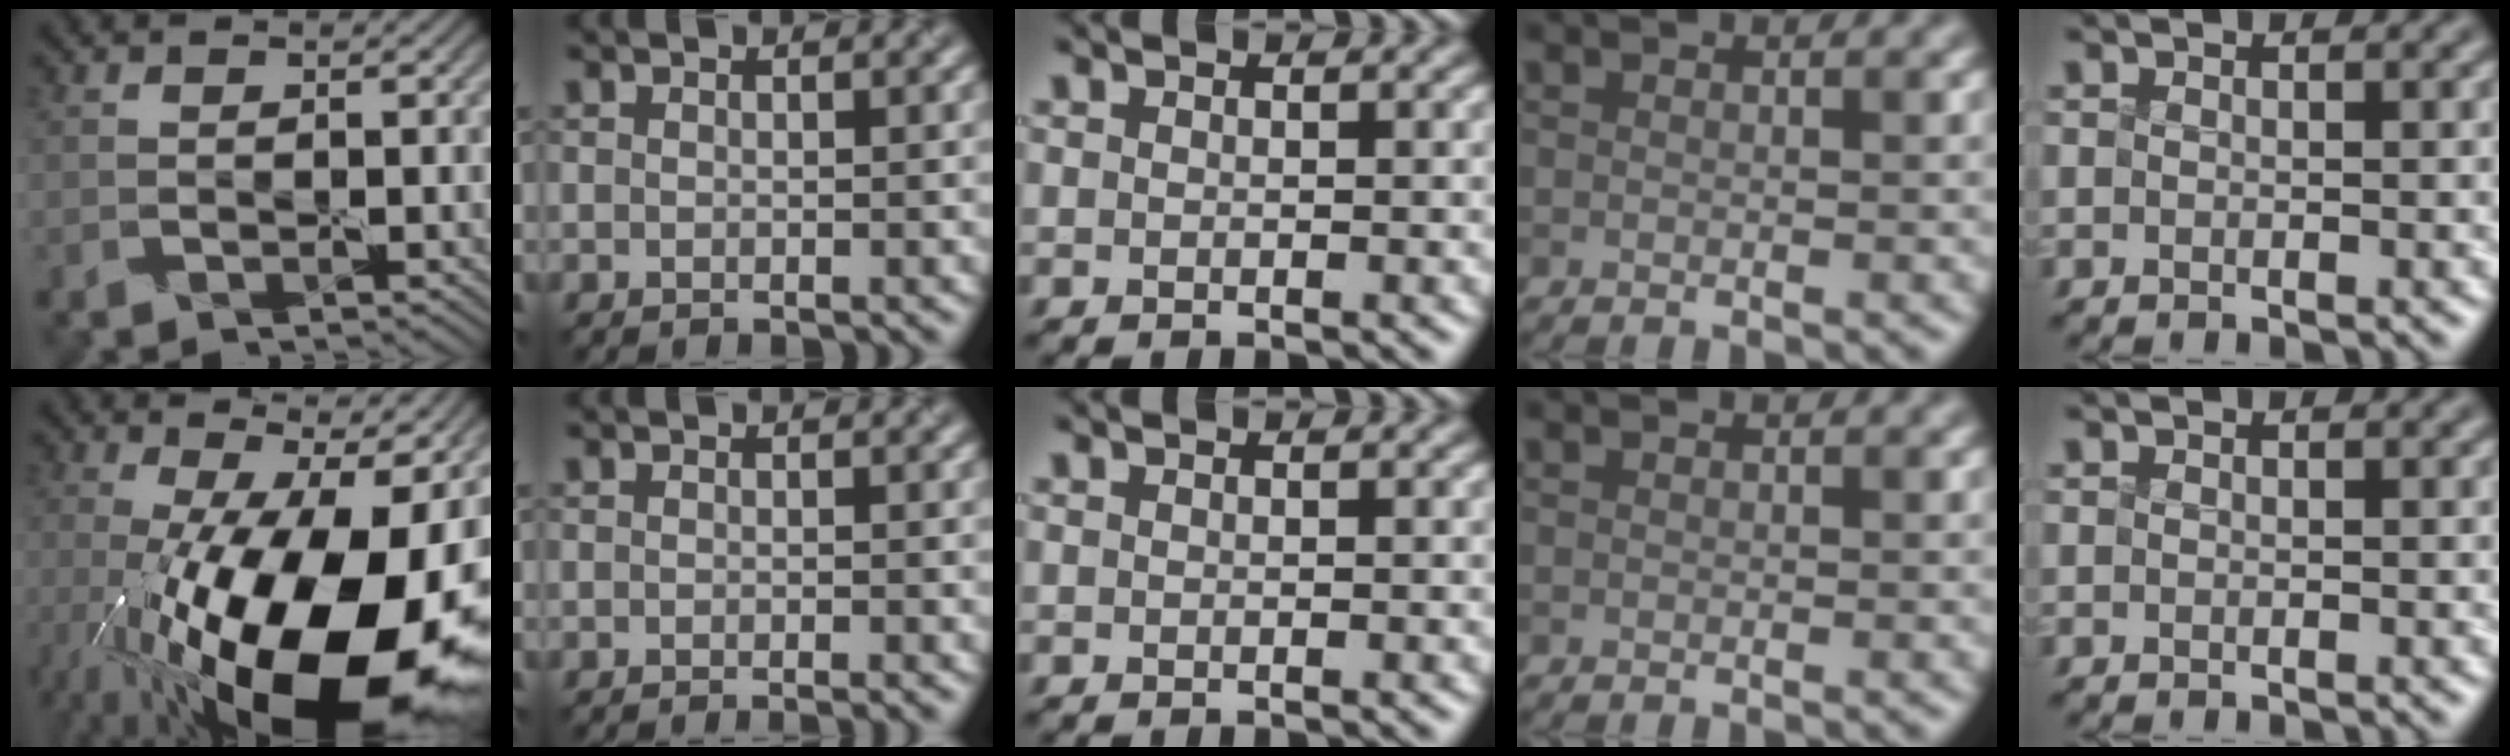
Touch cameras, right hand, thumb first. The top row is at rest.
{"thumb": {"total": 22.0, "force": [-6.1, 8.8, 19.2], "torque": [-0.302, -0.023, -0.088]}, "index": {"total": 1.5, "force": [-0.9, 0.4, 1.2], "torque": [-0.007, -0.003, -0.013]}}